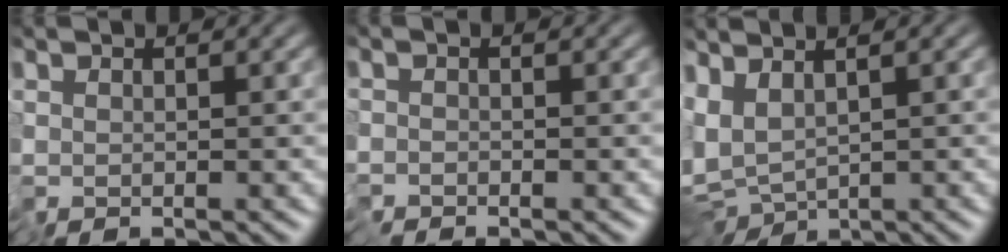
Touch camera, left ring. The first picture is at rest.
{"total": 0.9, "force": [-0.8, 0.2, 0.2], "torque": [-0.003, -0.004, -0.020]}
{"total": 6.6, "force": [-0.1, 3.6, 5.6], "torque": [-0.127, -0.013, 0.019]}